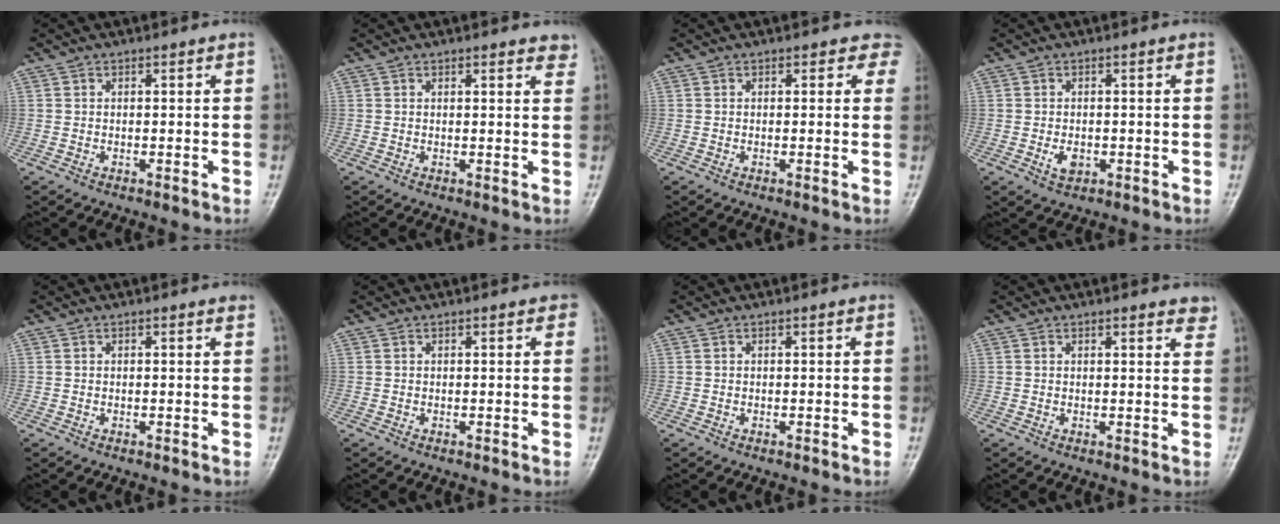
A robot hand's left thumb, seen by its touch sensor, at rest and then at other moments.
{"total": 3.0, "force": [2.4, 0.9, 1.6], "torque": [-0.004, -0.005, 0.023]}
{"total": 2.8, "force": [1.8, 2.0, 1.1], "torque": [0.021, -0.004, 0.002]}
{"total": 2.7, "force": [-0.8, 1.8, 1.8], "torque": [-0.030, 0.004, -0.011]}
{"total": 0.5, "force": [0.3, 0.0, 0.4], "torque": [-0.007, -0.001, 0.002]}
{"total": 1.4, "force": [0.6, 0.6, 1.1], "torque": [-0.006, 0.002, 0.003]}
{"total": 0.0}
{"total": 3.3, "force": [2.6, 0.9, 1.8], "torque": [-0.007, -0.007, 0.027]}